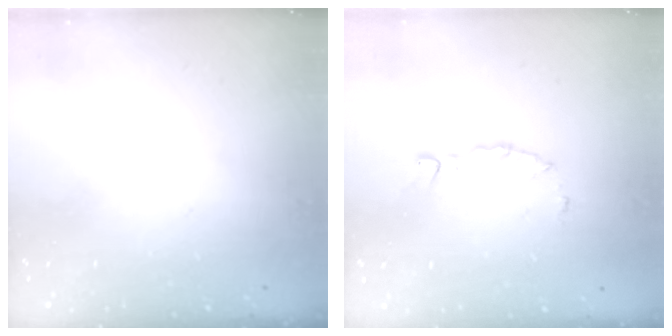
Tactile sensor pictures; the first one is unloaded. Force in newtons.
{"total": 3.7, "press": 3.7, "slide": 0.1}